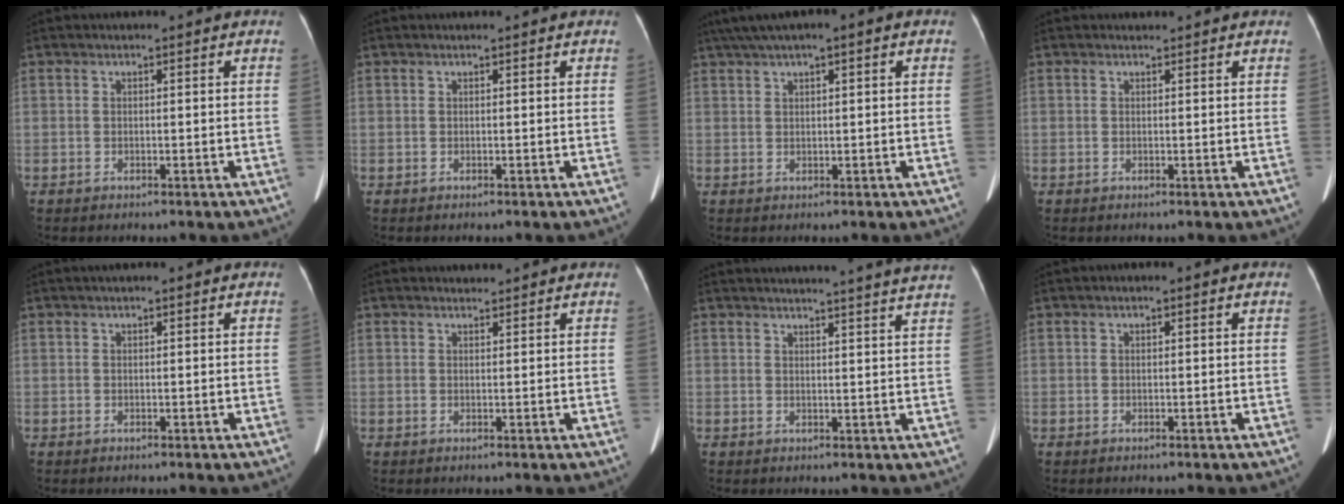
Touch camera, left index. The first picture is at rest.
{"total": 0.0}
{"total": 6.3, "force": [3.7, 0.8, 5.1], "torque": [-0.094, 0.036, 0.063]}
{"total": 0.6, "force": [0.6, 0.3, -0.1], "torque": [-0.006, 0.011, 0.010]}
{"total": 0.7, "force": [0.3, 0.2, 0.6], "torque": [-0.013, 0.009, 0.004]}
{"total": 0.9, "force": [0.8, 0.2, -0.1], "torque": [-0.011, 0.003, 0.018]}
{"total": 16.5, "force": [15.6, -1.3, 5.3], "torque": [-0.080, -0.039, 0.175]}
{"total": 0.5, "force": [0.0, 0.2, 0.4], "torque": [-0.009, 0.004, 0.001]}